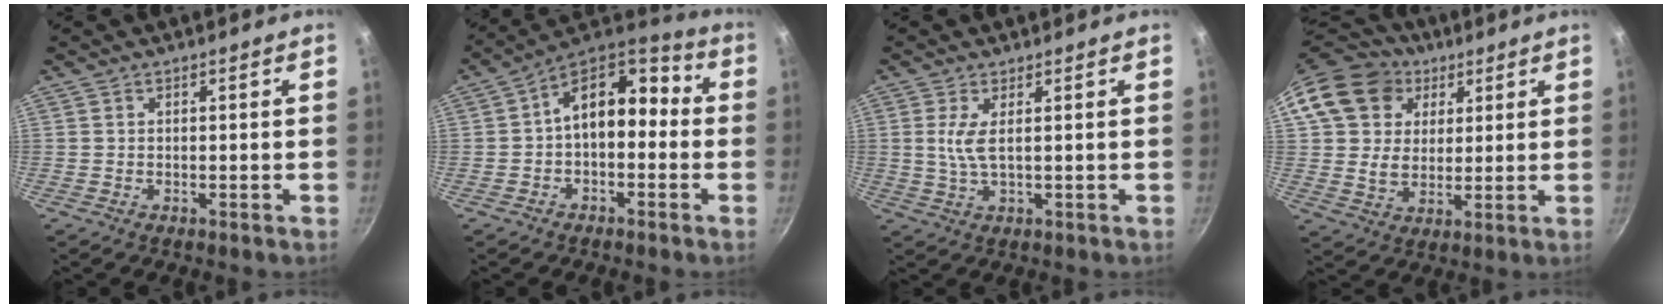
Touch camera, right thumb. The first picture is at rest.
{"total": 13.3, "force": [-0.3, 8.7, 10.1], "torque": [-0.125, 0.056, -0.020]}
{"total": 4.0, "force": [0.8, 1.0, 3.7], "torque": [-0.089, -0.003, 0.019]}
{"total": 16.9, "force": [6.4, 13.6, 7.8], "torque": [-0.129, 0.008, 0.109]}